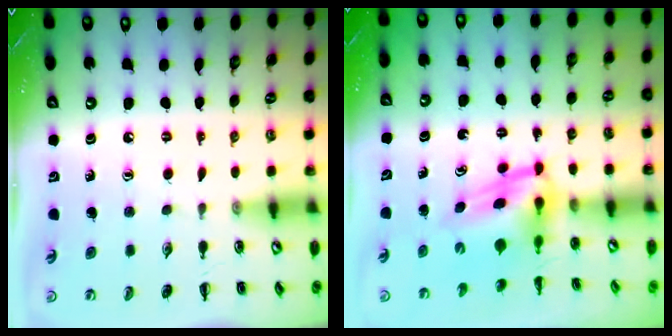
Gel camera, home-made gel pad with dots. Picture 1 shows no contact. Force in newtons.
{"total": 5.0, "press": 4.9, "slide": 1.1}